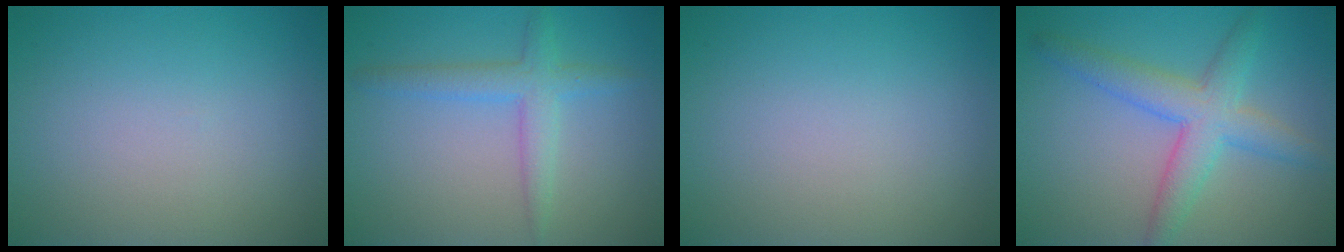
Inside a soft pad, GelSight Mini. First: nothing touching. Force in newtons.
{"total": 3.0, "press": 3.0, "slide": 0.1}
{"total": 0.0}
{"total": 4.7, "press": 4.7, "slide": 0.0}